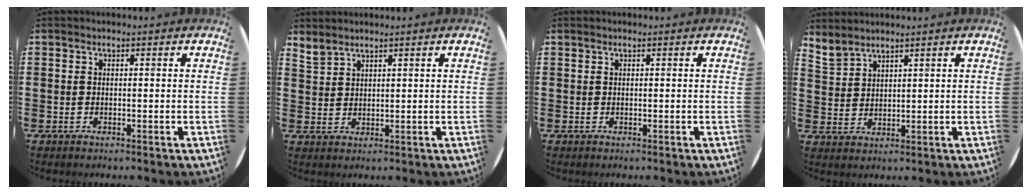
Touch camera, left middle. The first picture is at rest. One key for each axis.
{"total": 2.1, "fx": 2.1, "fy": 0.2, "fz": 0.1, "tx": -0.004, "ty": -0.004, "tz": 0.042}
{"total": 0.0}
{"total": 2.8, "fx": 2.8, "fy": 0.3, "fz": 0.0, "tx": -0.006, "ty": -0.011, "tz": 0.054}